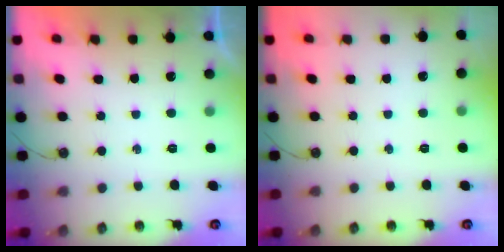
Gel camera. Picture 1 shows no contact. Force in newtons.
{"total": 0.0}